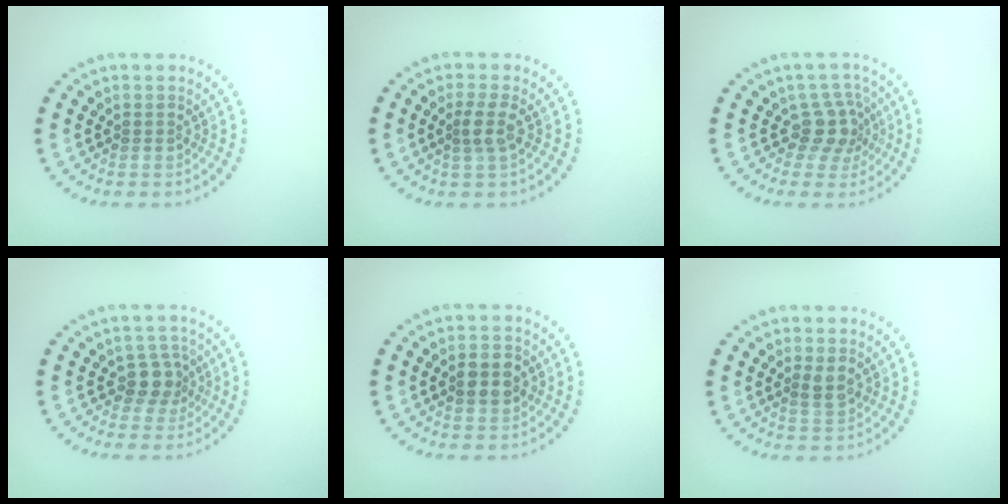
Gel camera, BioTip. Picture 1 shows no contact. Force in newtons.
{"total": 1.9, "press": 1.6, "slide": 1.0}
{"total": 2.9, "press": 2.2, "slide": 1.9}
{"total": 2.4, "press": 1.9, "slide": 1.4}
{"total": 3.3, "press": 3.3, "slide": 0.1}
{"total": 1.6, "press": 1.6, "slide": 0.5}